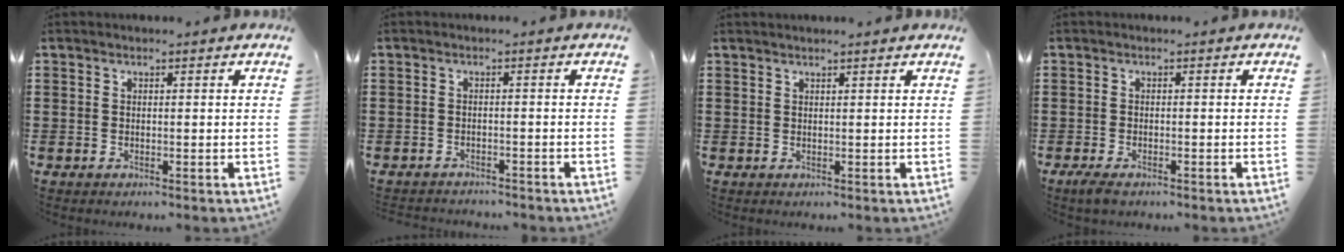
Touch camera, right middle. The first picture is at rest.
{"total": 1.5, "force": [-1.5, 0.1, -0.1], "torque": [-0.003, 0.000, -0.033]}
{"total": 1.0, "force": [0.9, -0.4, 0.4], "torque": [-0.008, -0.006, 0.017]}
{"total": 1.3, "force": [-1.0, 0.4, 0.8], "torque": [-0.023, -0.005, -0.021]}